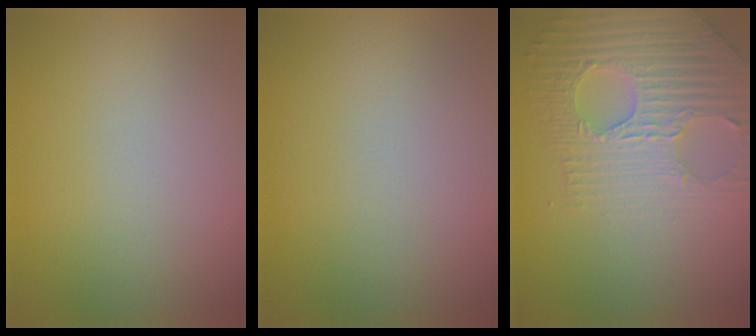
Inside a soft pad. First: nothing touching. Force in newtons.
{"total": 0.0}
{"total": 6.6, "press": 5.1, "slide": 4.3}